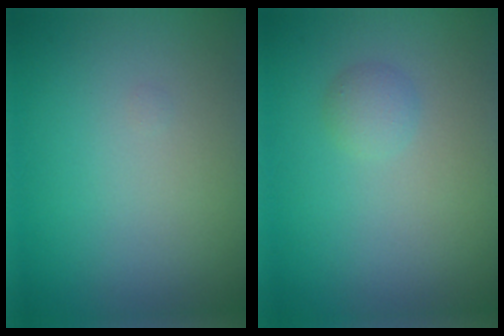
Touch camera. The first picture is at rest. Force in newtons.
{"total": 1.1, "press": 1.1, "slide": 0.0}